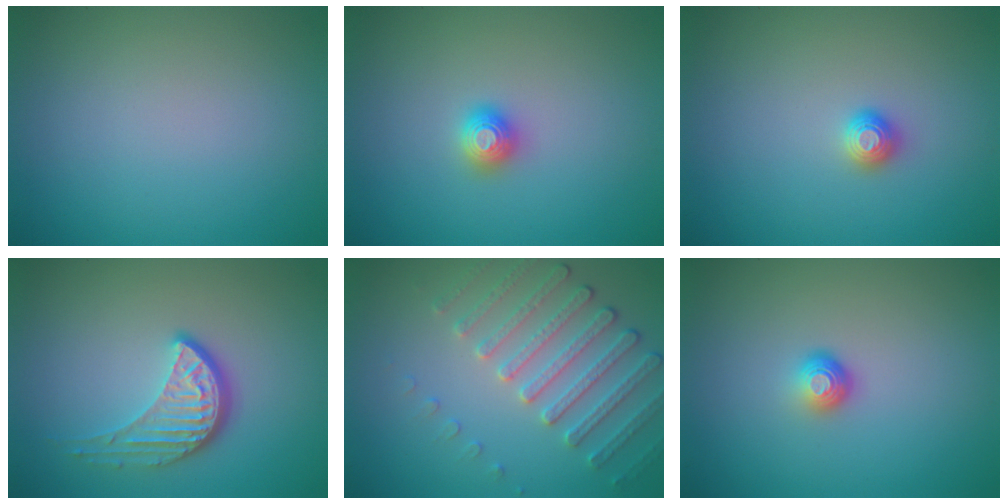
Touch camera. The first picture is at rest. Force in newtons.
{"total": 1.3, "press": 1.3, "slide": 0.2}
{"total": 1.1, "press": 1.1, "slide": 0.1}
{"total": 4.1, "press": 3.0, "slide": 2.8}
{"total": 4.0, "press": 3.7, "slide": 1.4}
{"total": 1.7, "press": 1.1, "slide": 1.3}